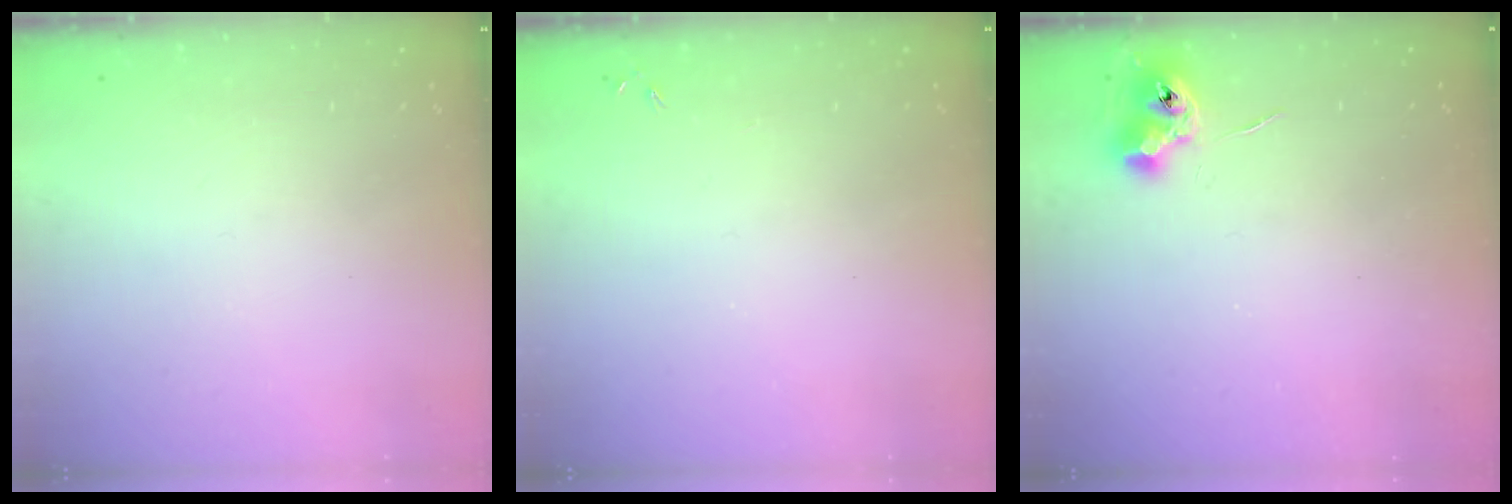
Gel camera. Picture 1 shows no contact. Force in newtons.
{"total": 0.0}
{"total": 7.8, "press": 7.8, "slide": 0.4}